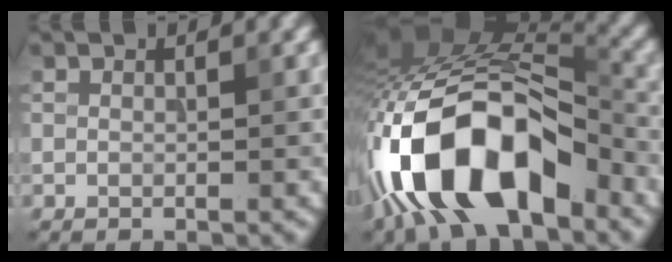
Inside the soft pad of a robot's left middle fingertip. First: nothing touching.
{"total": 14.1, "force": [-6.2, 6.8, 10.6], "torque": [-0.189, 0.014, -0.110]}